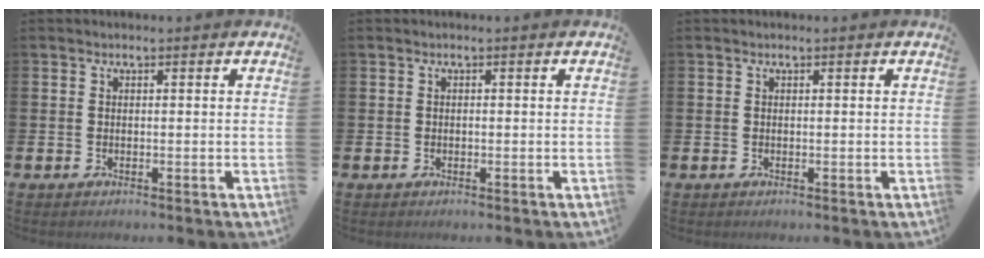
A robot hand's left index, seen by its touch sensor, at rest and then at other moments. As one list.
[{"total": 0.0}, {"total": 0.0}]